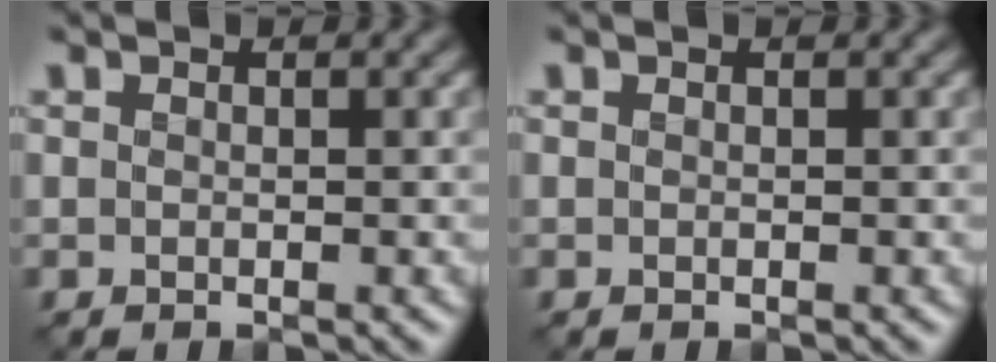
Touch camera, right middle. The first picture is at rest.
{"total": 0.0}